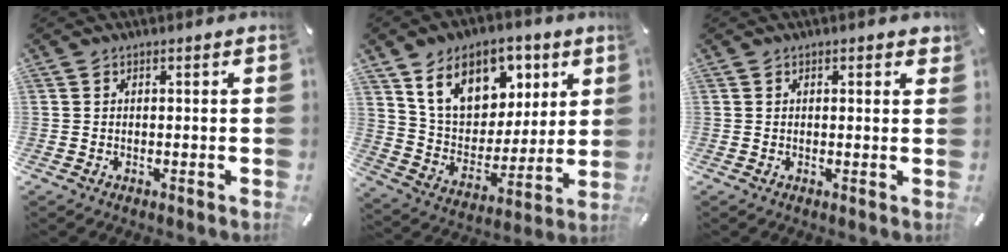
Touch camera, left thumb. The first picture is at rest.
{"total": 15.8, "force": [8.7, 11.1, 7.1], "torque": [-0.130, -0.036, 0.166]}
{"total": 1.1, "force": [0.6, 0.6, 0.8], "torque": [0.000, -0.003, 0.006]}